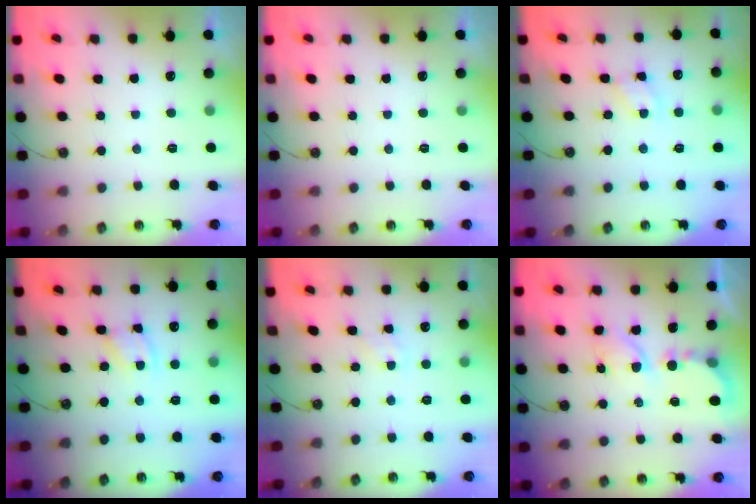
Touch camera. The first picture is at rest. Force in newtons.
{"total": 0.0}
{"total": 3.1, "press": 3.1, "slide": 0.4}
{"total": 3.4, "press": 3.4, "slide": 0.2}
{"total": 1.3, "press": 1.3, "slide": 0.3}
{"total": 6.3, "press": 6.2, "slide": 0.6}